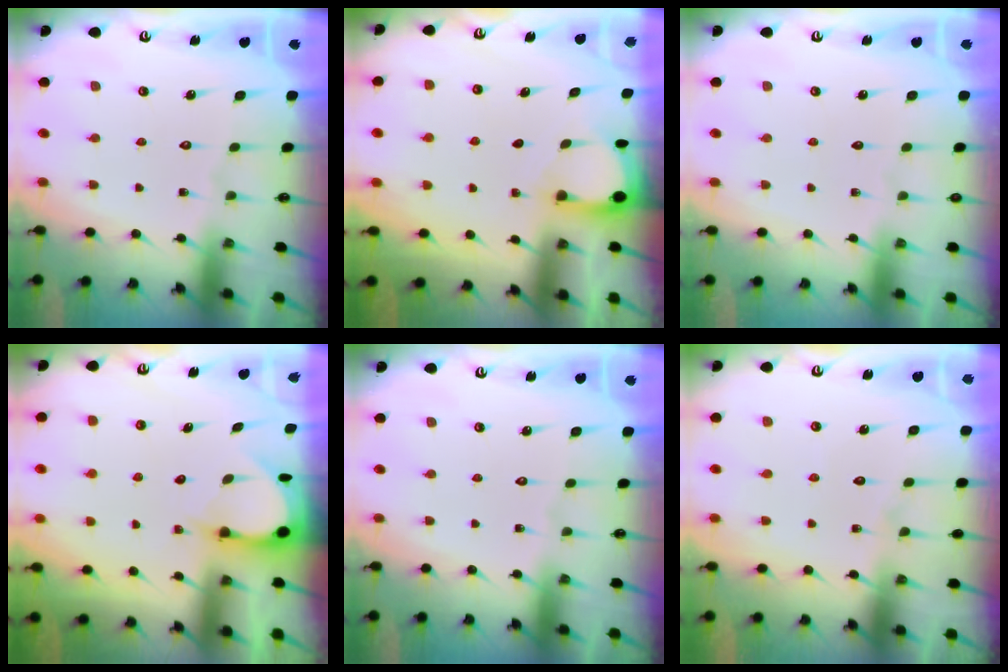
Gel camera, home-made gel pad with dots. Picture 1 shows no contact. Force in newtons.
{"total": 2.8, "press": 2.8, "slide": 0.3}
{"total": 0.0}
{"total": 3.4, "press": 3.3, "slide": 0.4}
{"total": 0.0}
{"total": 4.7, "press": 4.7, "slide": 0.6}